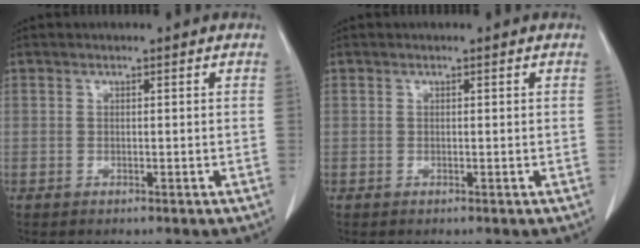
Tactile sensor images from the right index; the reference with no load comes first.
{"total": 0.0}